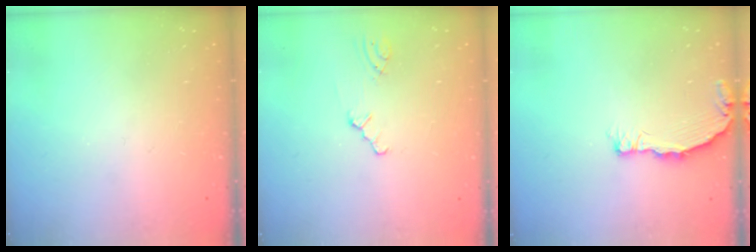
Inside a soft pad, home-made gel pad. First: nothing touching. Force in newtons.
{"total": 1.0, "press": 0.9, "slide": 0.3}
{"total": 5.4, "press": 5.4, "slide": 0.4}